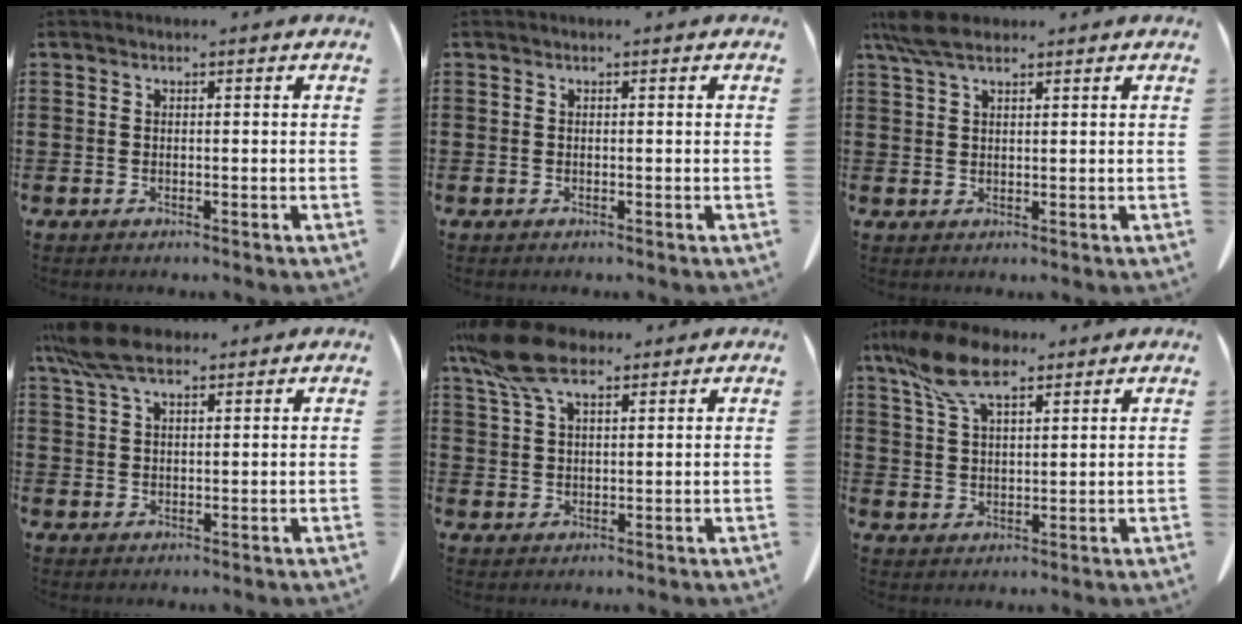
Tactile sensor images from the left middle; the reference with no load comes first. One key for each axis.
{"total": 0.0}
{"total": 5.2, "fx": 3.5, "fy": 1.6, "fz": 3.4, "tx": -0.083, "ty": -0.001, "tz": 0.064}
{"total": 7.1, "fx": 5.0, "fy": 2.3, "fz": 4.5, "tx": -0.106, "ty": -0.004, "tz": 0.092}
{"total": 9.4, "fx": 6.2, "fy": 3.5, "fz": 6.1, "tx": -0.146, "ty": -0.006, "tz": 0.114}
{"total": 9.6, "fx": 6.6, "fy": 3.5, "fz": 6.1, "tx": -0.142, "ty": -0.008, "tz": 0.122}